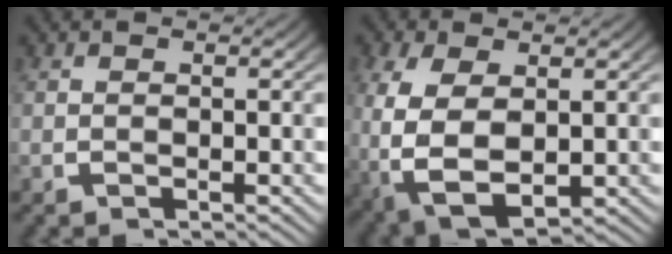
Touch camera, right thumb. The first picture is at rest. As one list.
[{"total": 9.6, "force": [-1.6, 6.8, 6.7], "torque": [-0.182, -0.051, 0.005]}]